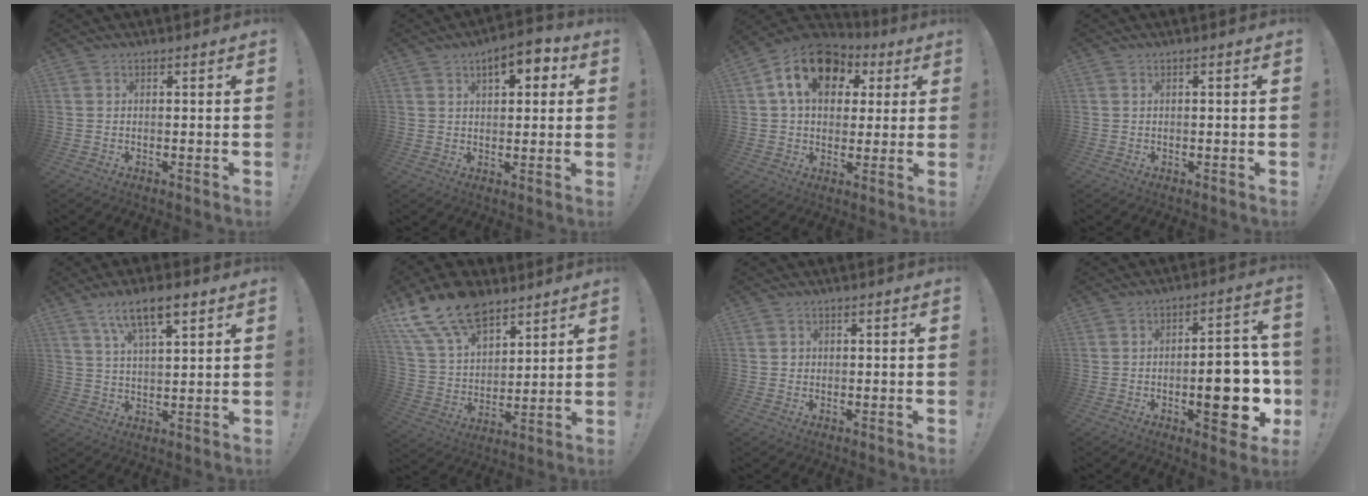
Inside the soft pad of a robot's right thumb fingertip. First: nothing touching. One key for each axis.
{"total": 7.9, "fx": 3.8, "fy": 3.8, "fz": 5.8, "tx": -0.069, "ty": -0.013, "tz": 0.061}
{"total": 16.1, "fx": 6.2, "fy": 11.4, "fz": 9.6, "tx": -0.147, "ty": -0.012, "tz": 0.113}
{"total": 0.5, "fx": 0.0, "fy": -0.1, "fz": 0.5, "tx": -0.010, "ty": -0.001, "tz": -0.001}
{"total": 10.4, "fx": 6.3, "fy": 3.6, "fz": 7.5, "tx": -0.120, "ty": -0.023, "tz": 0.110}
{"total": 17.8, "fx": 12.6, "fy": 9.6, "fz": 8.3, "tx": -0.152, "ty": -0.083, "tz": 0.237}
{"total": 1.2, "fx": -0.2, "fy": 1.2, "fz": 0.1, "tx": 0.005, "ty": 0.000, "tz": -0.005}
{"total": 17.3, "fx": -3.9, "fy": 7.0, "fz": 15.4, "tx": -0.182, "ty": 0.014, "tz": -0.051}